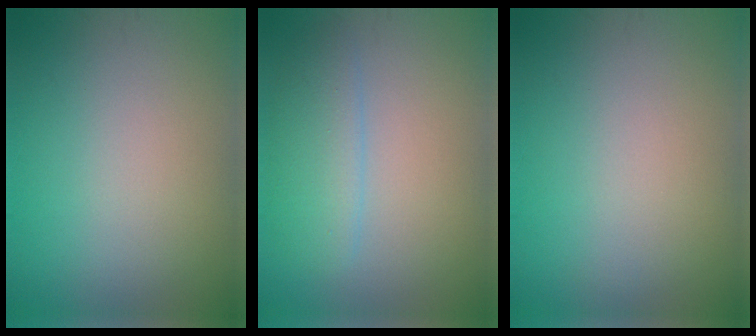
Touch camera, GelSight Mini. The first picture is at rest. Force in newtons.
{"total": 2.9, "press": 2.9, "slide": 0.2}
{"total": 0.0}